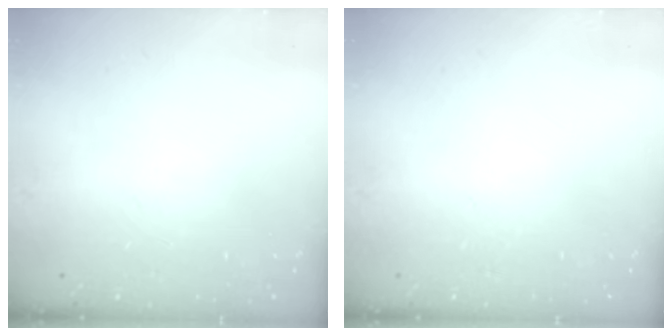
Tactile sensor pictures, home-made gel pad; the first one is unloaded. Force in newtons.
{"total": 0.0}